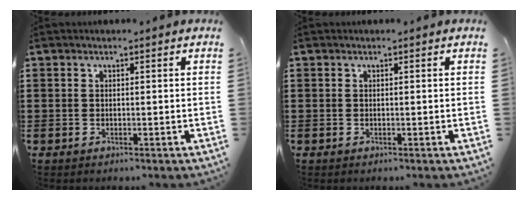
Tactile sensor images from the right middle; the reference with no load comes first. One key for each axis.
{"total": 0.0}